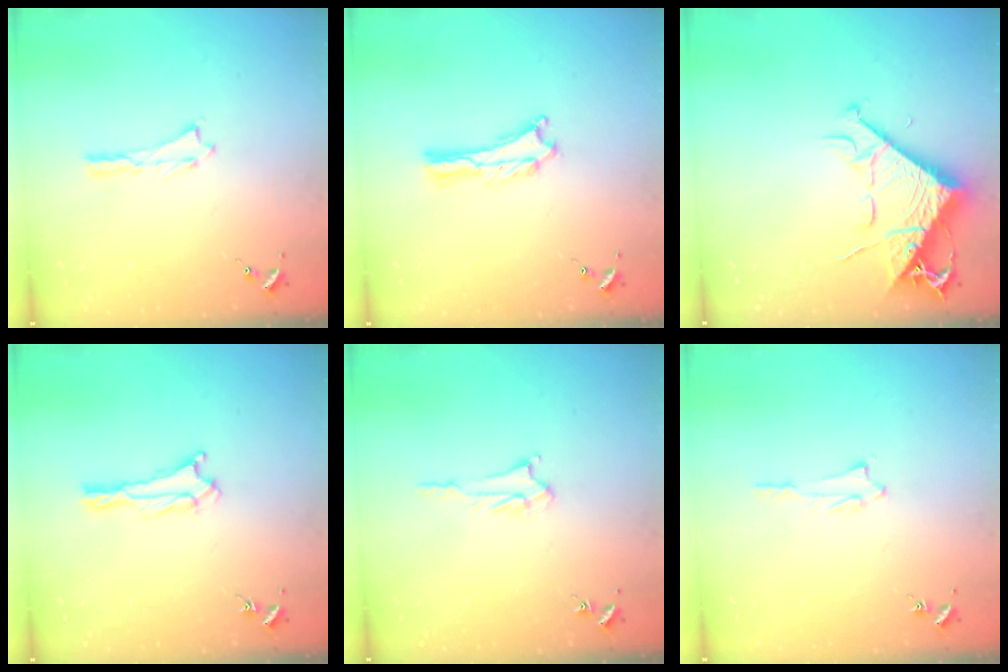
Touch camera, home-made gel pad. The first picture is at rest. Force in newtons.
{"total": 0.0}
{"total": 9.0, "press": 8.9, "slide": 1.1}
{"total": 0.7, "press": 0.7, "slide": 0.1}
{"total": 3.0, "press": 3.0, "slide": 0.3}
{"total": 1.2, "press": 1.2, "slide": 0.1}